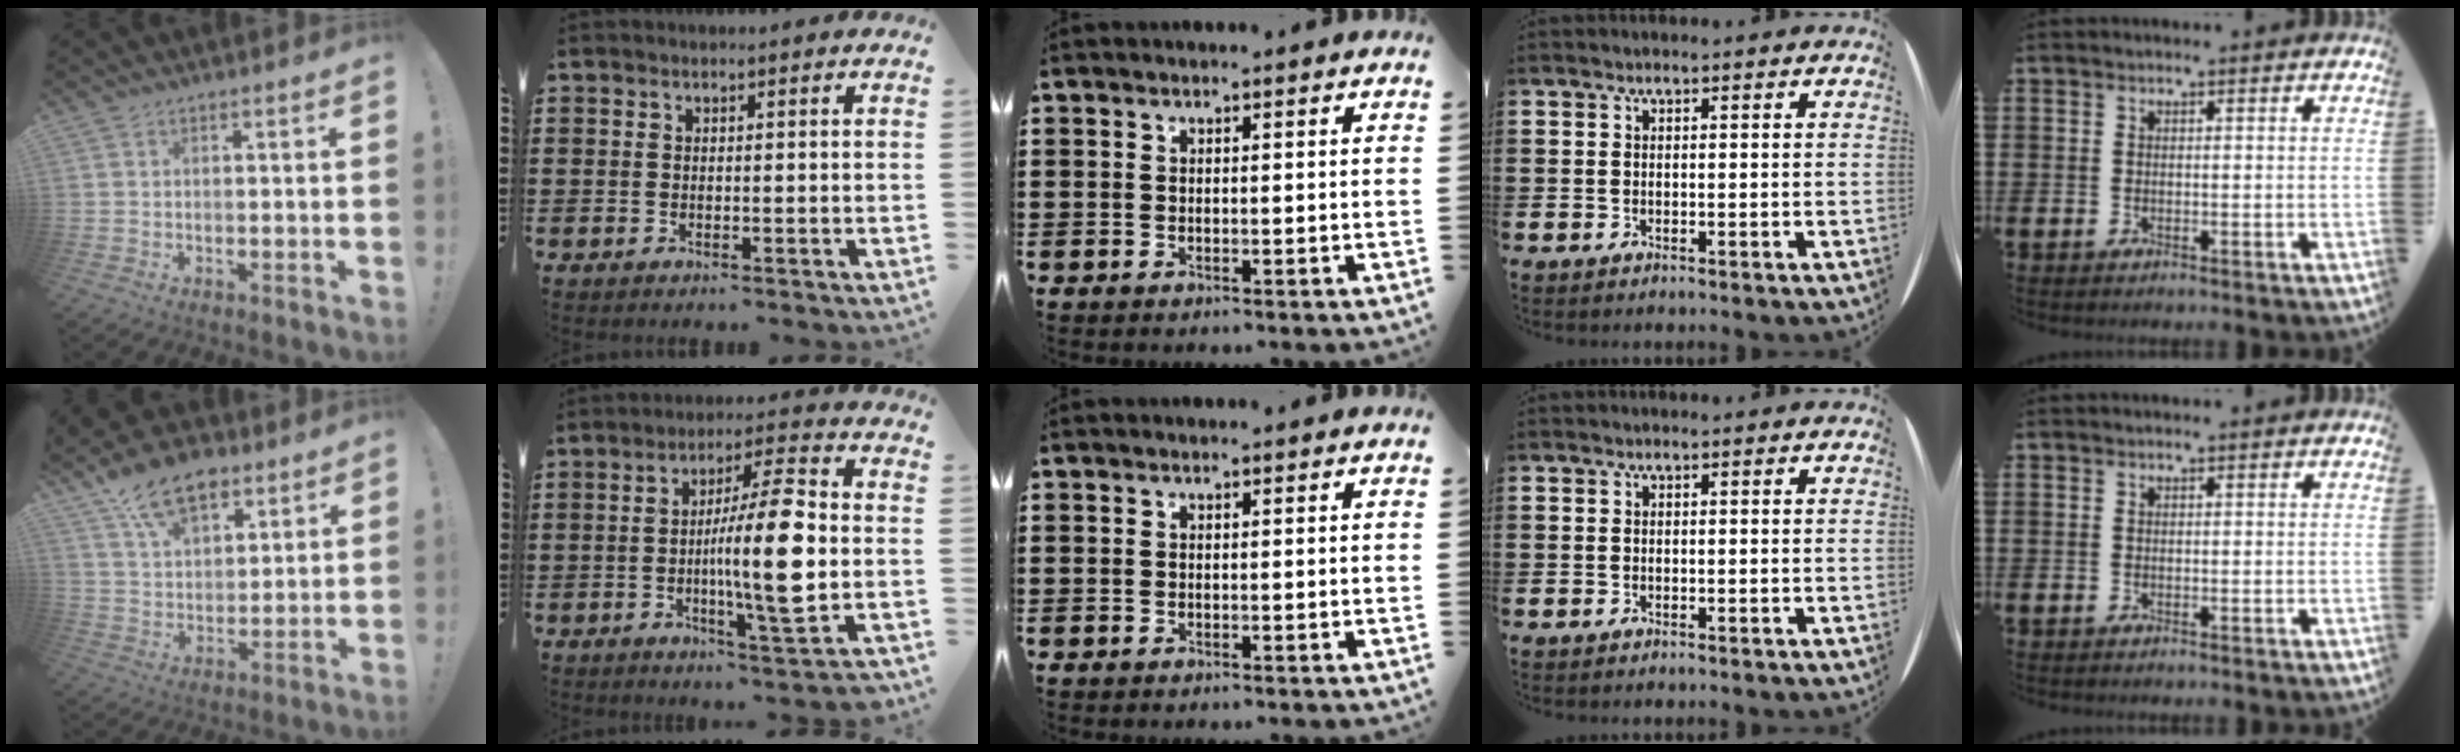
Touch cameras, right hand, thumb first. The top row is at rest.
{"thumb": {"total": 13.5, "force": [9.1, 7.4, 6.6], "torque": [-0.107, -0.054, 0.169]}, "index": {"total": 12.6, "force": [-1.7, 1.6, 12.4], "torque": [-0.208, -0.009, -0.038]}}